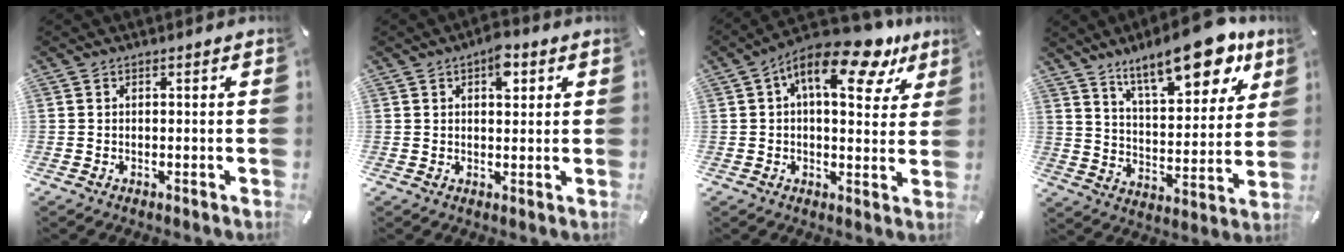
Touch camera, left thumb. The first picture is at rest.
{"total": 5.6, "force": [2.3, 3.1, 4.1], "torque": [-0.046, -0.005, 0.031]}
{"total": 14.9, "force": [7.6, 6.2, 11.2], "torque": [-0.165, -0.038, 0.123]}
{"total": 19.0, "force": [13.4, 7.3, 11.3], "torque": [-0.169, -0.078, 0.220]}